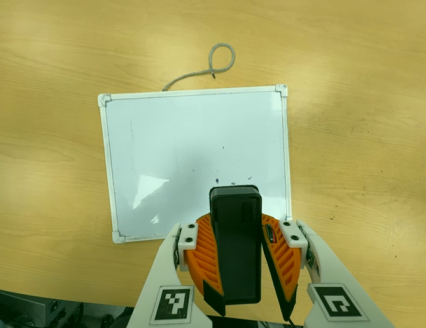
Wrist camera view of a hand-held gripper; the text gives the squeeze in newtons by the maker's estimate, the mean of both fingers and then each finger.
{"total": 11.4, "left": 11.6, "right": 11.1}